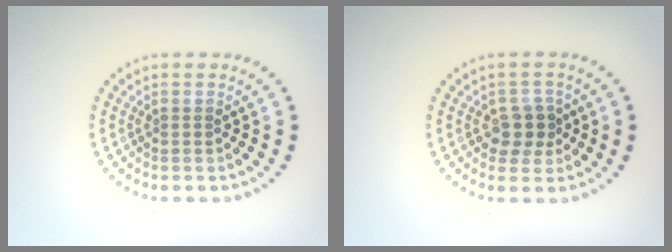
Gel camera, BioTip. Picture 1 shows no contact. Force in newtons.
{"total": 2.7, "press": 2.6, "slide": 1.0}